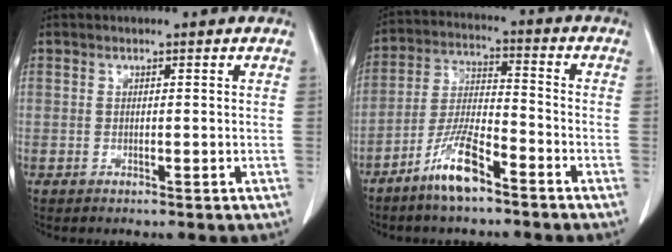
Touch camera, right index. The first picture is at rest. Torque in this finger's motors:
{"motor_torque": [0.68, -0.53, 0.20, 0.09]}